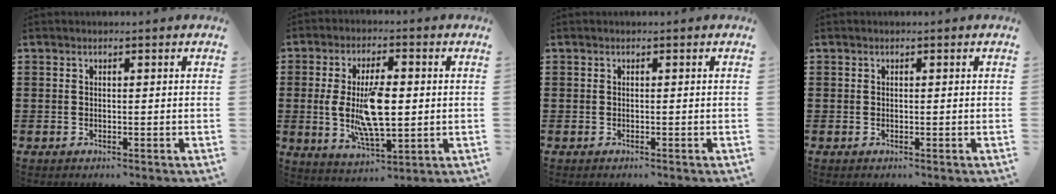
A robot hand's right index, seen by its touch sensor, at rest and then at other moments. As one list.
[{"total": 10.6, "force": [0.1, 4.3, 9.7], "torque": [-0.193, -0.003, -0.003]}, {"total": 0.0}, {"total": 0.0}]